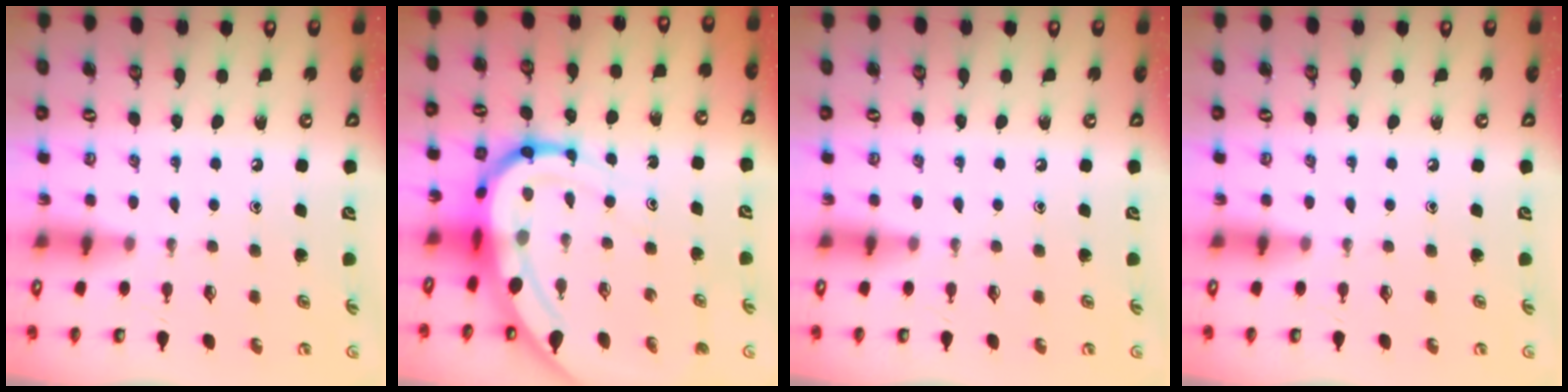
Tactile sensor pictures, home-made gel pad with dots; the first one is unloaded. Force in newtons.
{"total": 13.9, "press": 13.8, "slide": 1.3}
{"total": 0.0}
{"total": 0.0}